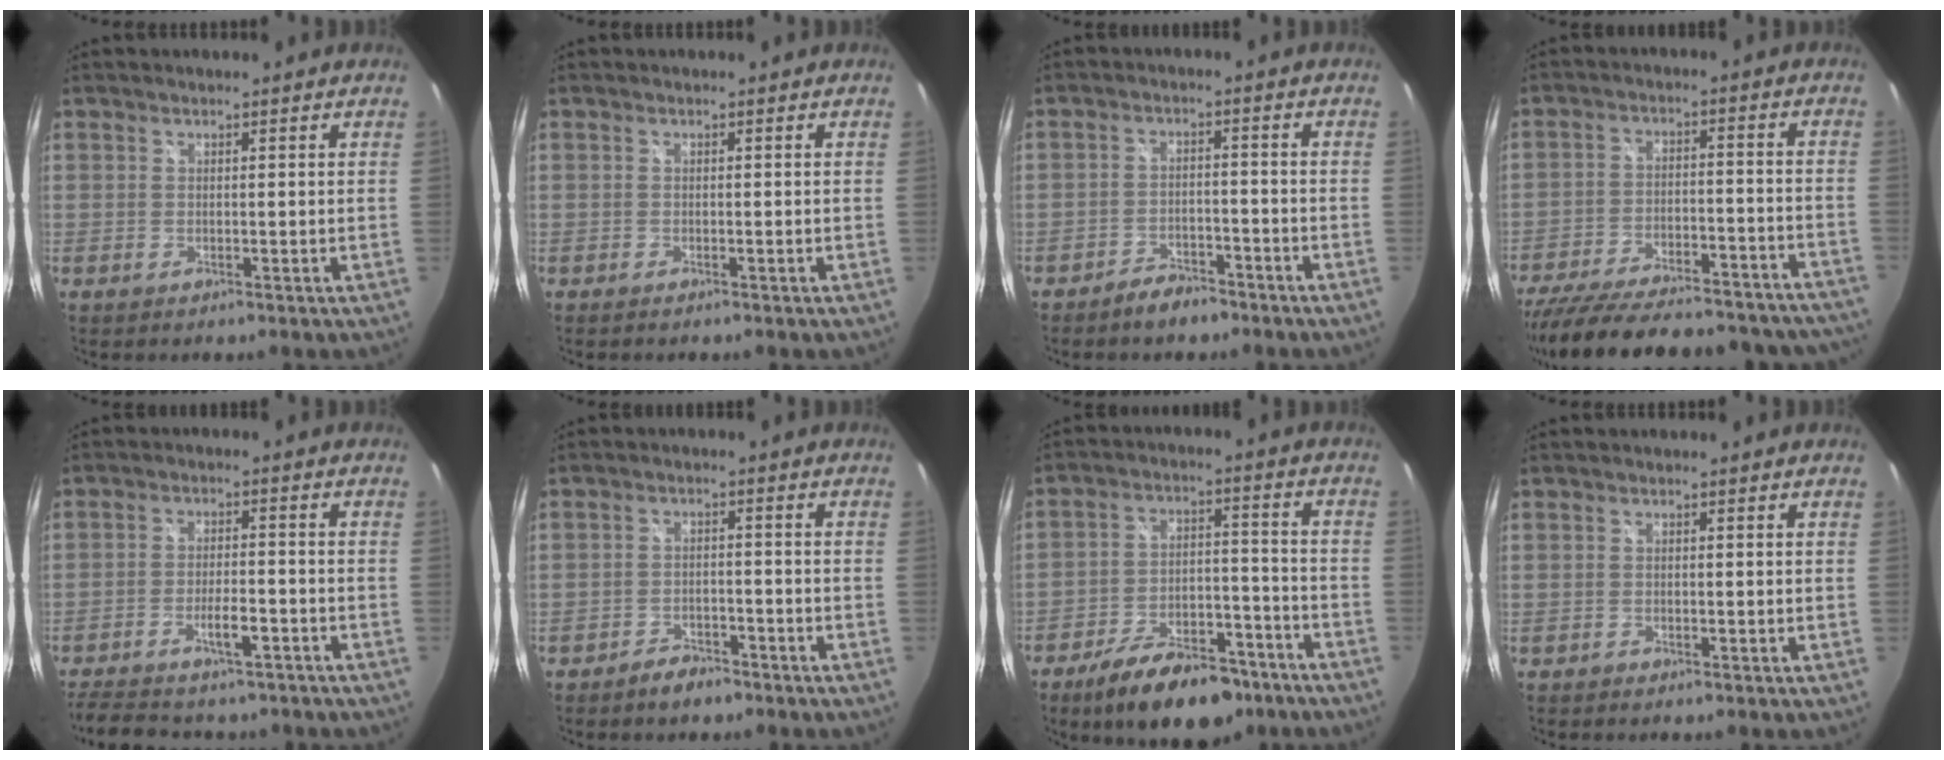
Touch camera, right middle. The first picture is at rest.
{"total": 0.7, "force": [-0.6, 0.3, 0.3], "torque": [-0.008, -0.004, -0.011]}
{"total": 4.5, "force": [-4.0, 1.8, 1.3], "torque": [-0.039, 0.007, -0.062]}
{"total": 32.8, "force": [-28.6, 9.1, 13.3], "torque": [-0.248, -0.016, -0.373]}
{"total": 11.2, "force": [-8.8, 3.8, 5.7], "torque": [-0.126, -0.005, -0.139]}
{"total": 3.9, "force": [-3.4, 1.7, 1.2], "torque": [-0.034, 0.006, -0.053]}
{"total": 16.3, "force": [-11.8, 7.3, 8.6], "torque": [-0.155, 0.006, -0.172]}
{"total": 0.7, "force": [-0.6, 0.3, 0.1], "torque": [-0.006, -0.002, -0.011]}